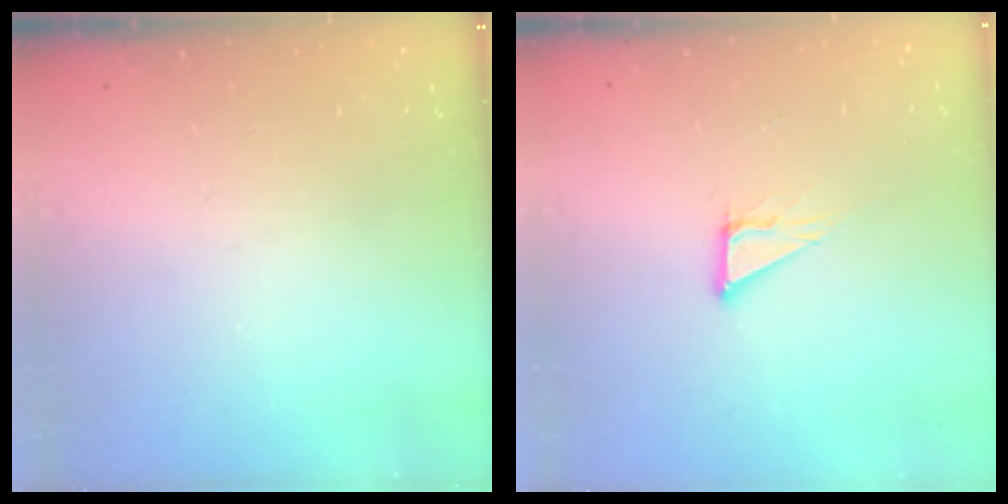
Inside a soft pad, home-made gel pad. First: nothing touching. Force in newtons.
{"total": 5.1, "press": 5.1, "slide": 0.5}